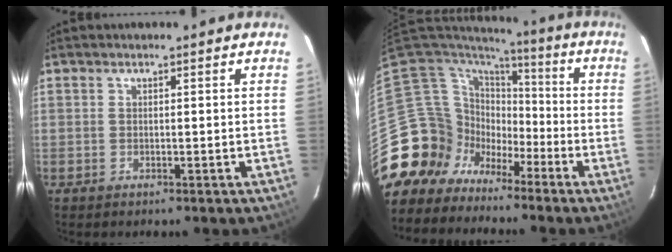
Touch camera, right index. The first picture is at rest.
{"total": 14.2, "force": [-7.2, 12.0, 2.4], "torque": [-0.080, 0.042, -0.134]}